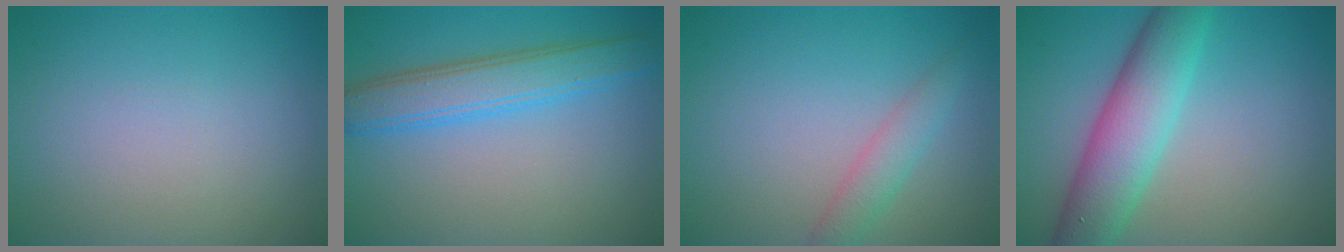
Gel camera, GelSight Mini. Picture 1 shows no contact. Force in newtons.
{"total": 4.6, "press": 4.6, "slide": 0.0}
{"total": 2.3, "press": 2.3, "slide": 0.0}
{"total": 6.8, "press": 6.8, "slide": 0.3}